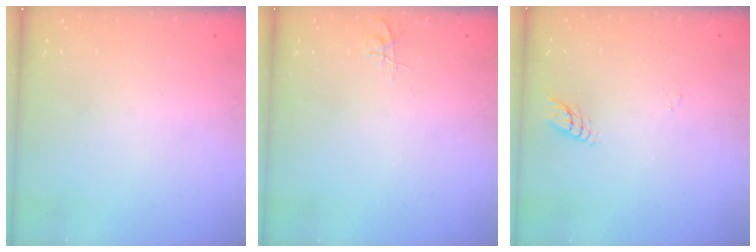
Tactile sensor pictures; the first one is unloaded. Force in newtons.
{"total": 3.6, "press": 3.6, "slide": 0.3}
{"total": 4.9, "press": 4.8, "slide": 0.4}